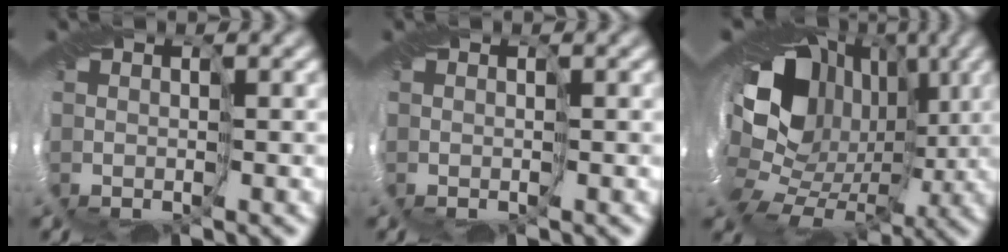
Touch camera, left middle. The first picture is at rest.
{"total": 0.0}
{"total": 17.8, "force": [1.8, 13.9, 11.1], "torque": [-0.158, 0.005, 0.014]}